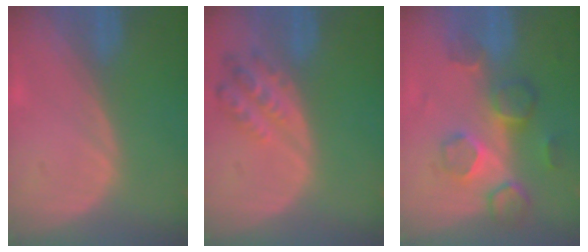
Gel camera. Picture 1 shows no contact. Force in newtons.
{"total": 5.1, "press": 4.8, "slide": 1.6}
{"total": 8.7, "press": 7.6, "slide": 4.2}